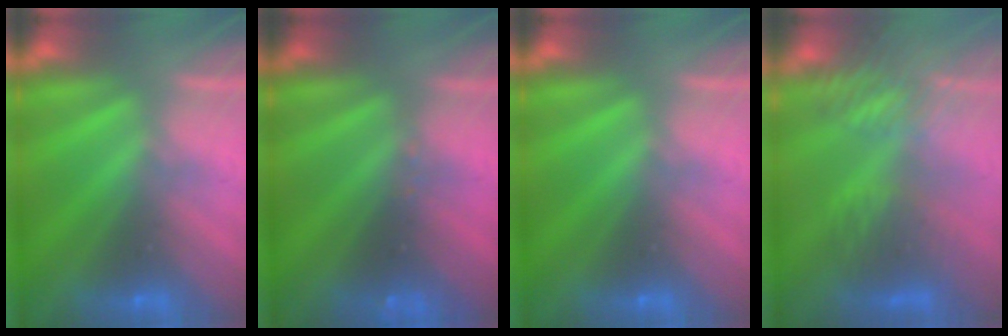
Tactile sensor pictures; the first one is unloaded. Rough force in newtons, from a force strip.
{"total": 2.4}
{"total": 0.0}
{"total": 4.9}